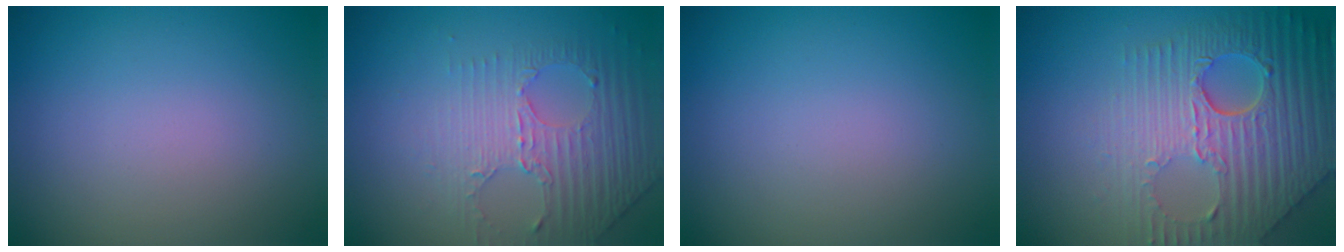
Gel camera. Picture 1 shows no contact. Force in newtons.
{"total": 4.5, "press": 3.0, "slide": 3.4}
{"total": 0.0}
{"total": 9.1, "press": 6.2, "slide": 6.7}